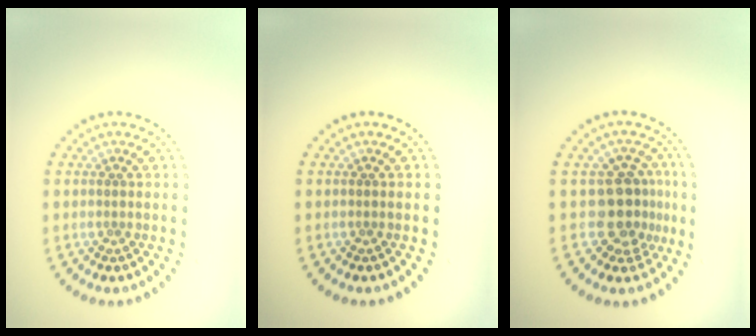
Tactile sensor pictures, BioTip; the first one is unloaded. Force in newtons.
{"total": 0.0}
{"total": 3.9, "press": 3.2, "slide": 2.2}